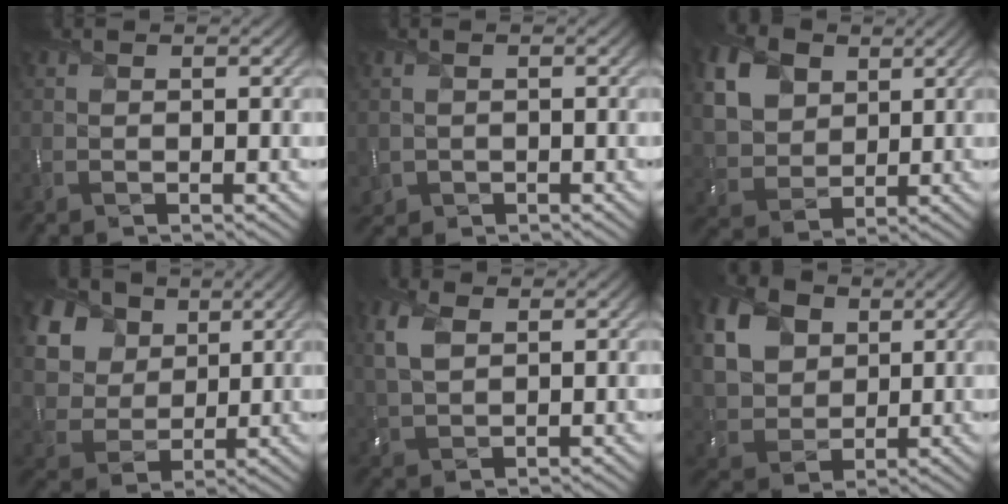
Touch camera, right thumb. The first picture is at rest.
{"total": 1.6, "force": [-0.3, 1.5, 0.3], "torque": [-0.011, -0.012, -0.005]}
{"total": 9.4, "force": [3.6, 6.8, 5.5], "torque": [-0.161, 0.013, 0.066]}
{"total": 14.2, "force": [7.0, 10.2, 6.9], "torque": [-0.205, 0.019, 0.149]}
{"total": 5.0, "force": [1.9, 2.9, 3.6], "torque": [-0.104, 0.010, 0.035]}
{"total": 10.4, "force": [3.7, 7.6, 6.1], "torque": [-0.185, 0.015, 0.071]}